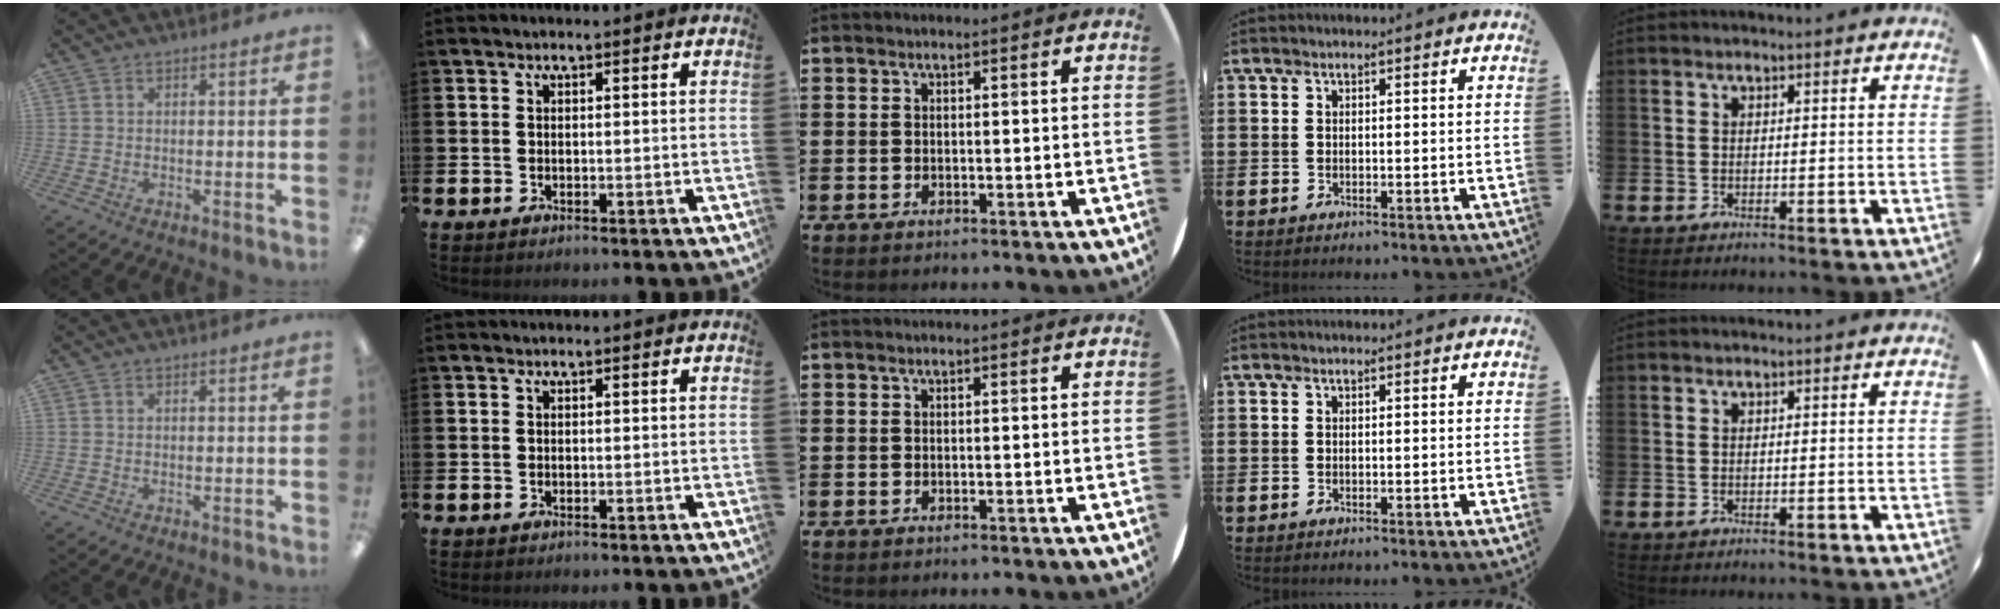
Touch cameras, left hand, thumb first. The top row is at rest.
{}